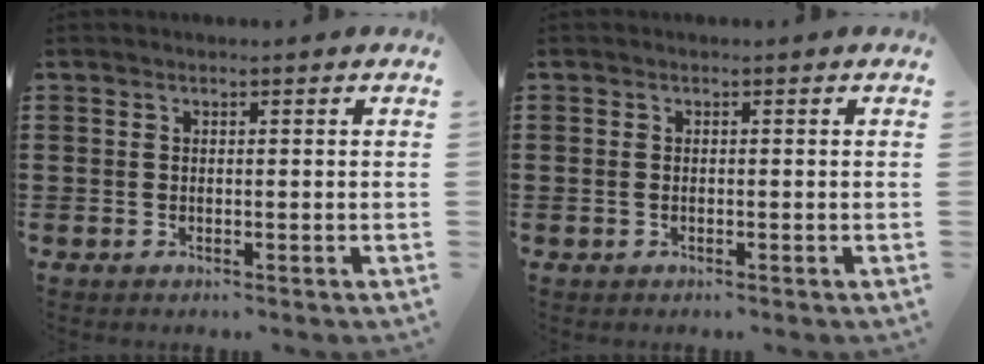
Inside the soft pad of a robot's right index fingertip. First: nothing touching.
{"total": 0.5, "force": [-0.1, 0.2, 0.5], "torque": [-0.011, 0.000, -0.003]}